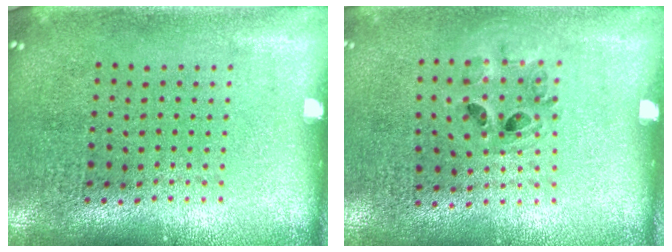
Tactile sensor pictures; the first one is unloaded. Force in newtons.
{"total": 0.9, "press": 0.9, "slide": 0.3}